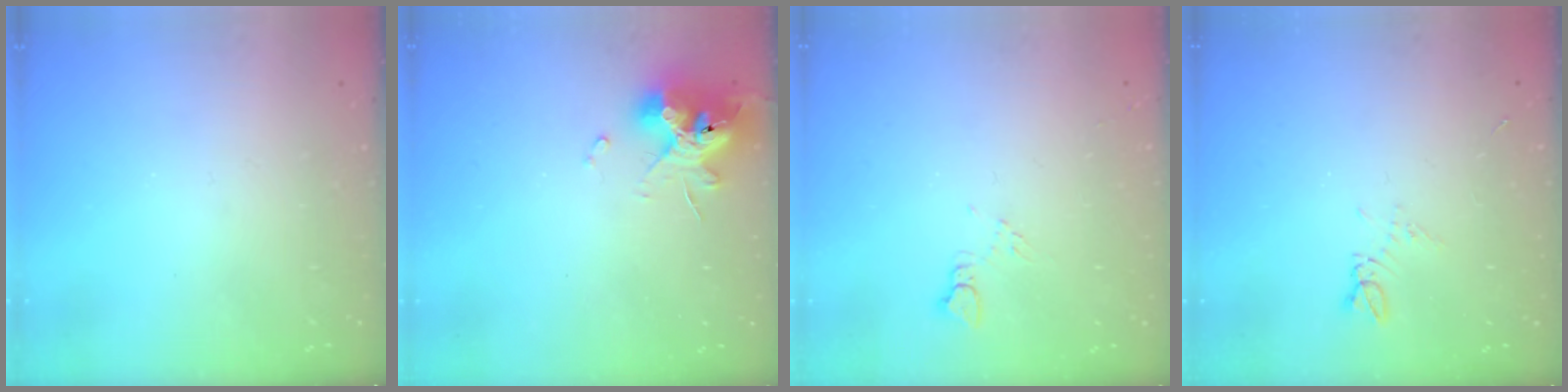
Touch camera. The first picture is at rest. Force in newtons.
{"total": 12.4, "press": 12.4, "slide": 1.2}
{"total": 4.6, "press": 4.6, "slide": 0.6}
{"total": 5.0, "press": 4.9, "slide": 0.7}